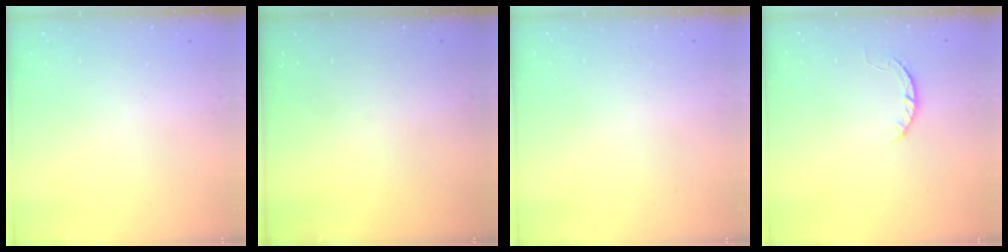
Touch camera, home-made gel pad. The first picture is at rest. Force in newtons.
{"total": 0.0}
{"total": 2.6, "press": 2.6, "slide": 0.2}
{"total": 4.5, "press": 4.5, "slide": 0.7}